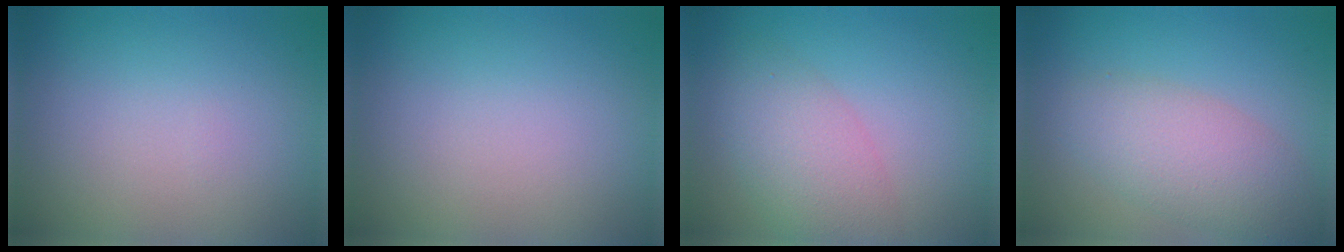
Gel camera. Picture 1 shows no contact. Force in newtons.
{"total": 0.0}
{"total": 4.7, "press": 4.7, "slide": 0.1}
{"total": 4.7, "press": 4.7, "slide": 0.3}